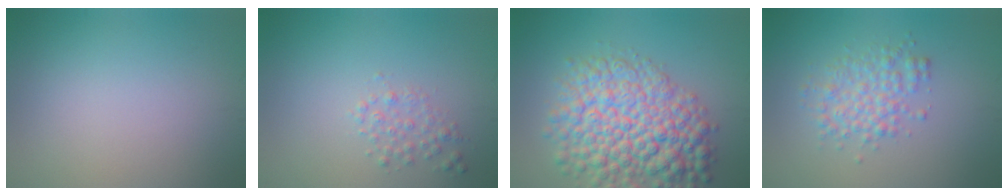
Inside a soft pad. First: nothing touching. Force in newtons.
{"total": 1.5, "press": 1.5, "slide": 0.1}
{"total": 10.1, "press": 10.1, "slide": 0.4}
{"total": 3.1, "press": 3.1, "slide": 0.1}